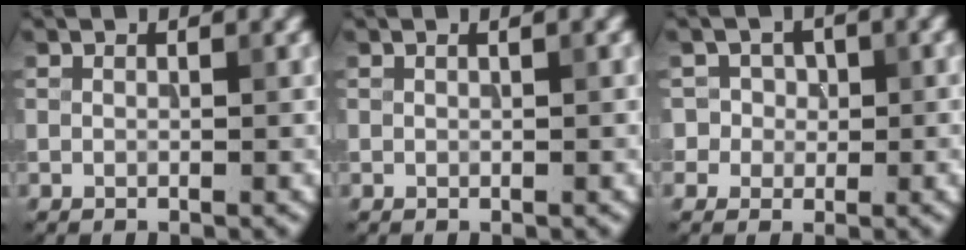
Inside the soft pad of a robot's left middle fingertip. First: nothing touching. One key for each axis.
{"total": 0.8, "fx": 0.2, "fy": 0.1, "fz": 0.7, "tx": -0.010, "ty": 0.005, "tz": 0.001}
{"total": 2.9, "fx": 0.1, "fy": 2.8, "fz": 0.8, "tx": 0.006, "ty": 0.013, "tz": -0.005}